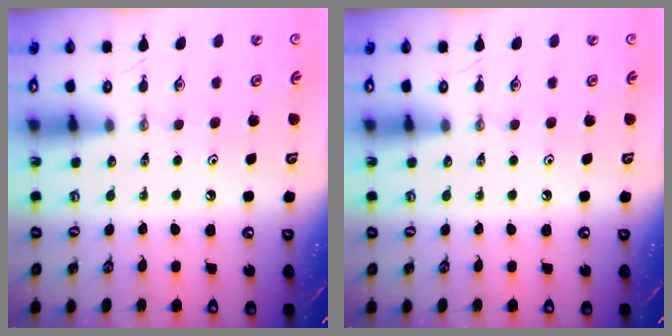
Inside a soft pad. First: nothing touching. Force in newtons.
{"total": 0.0}